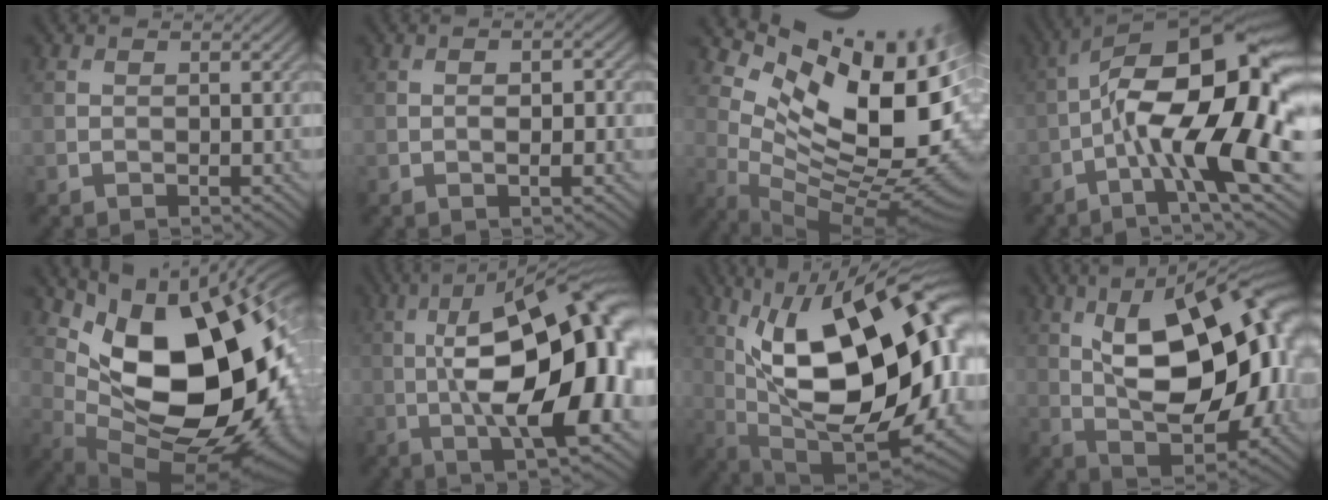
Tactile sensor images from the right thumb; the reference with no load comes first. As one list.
[{"total": 2.7, "force": [-0.2, 0.9, 2.6], "torque": [-0.044, -0.002, 0.000]}, {"total": 17.9, "force": [6.2, 8.7, 14.4], "torque": [-0.223, -0.006, 0.128]}, {"total": 17.1, "force": [-3.3, 4.9, 16.0], "torque": [-0.265, 0.013, -0.064]}, {"total": 18.1, "force": [3.2, 10.3, 14.5], "torque": [-0.216, -0.010, 0.061]}, {"total": 19.4, "force": [-0.5, 7.1, 18.0], "torque": [-0.275, 0.029, -0.018]}, {"total": 21.0, "force": [3.2, 9.7, 18.3], "torque": [-0.302, 0.025, 0.042]}, {"total": 18.3, "force": [2.4, 8.7, 15.9], "torque": [-0.231, 0.024, 0.021]}]